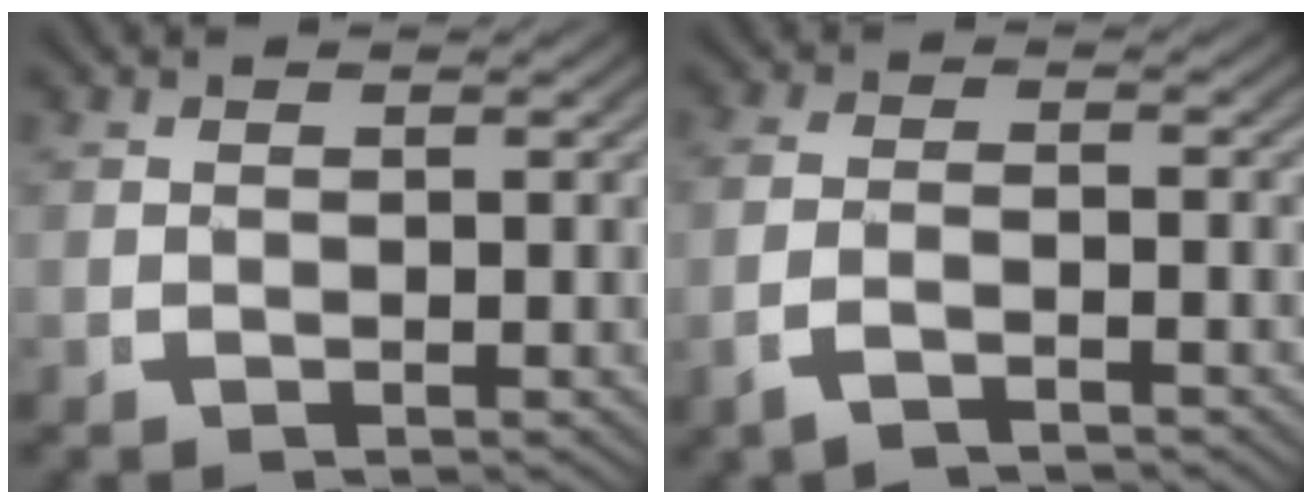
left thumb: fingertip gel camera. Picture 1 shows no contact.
{"total": 2.1, "force": [-1.2, 0.8, 1.5], "torque": [-0.039, 0.001, -0.023]}